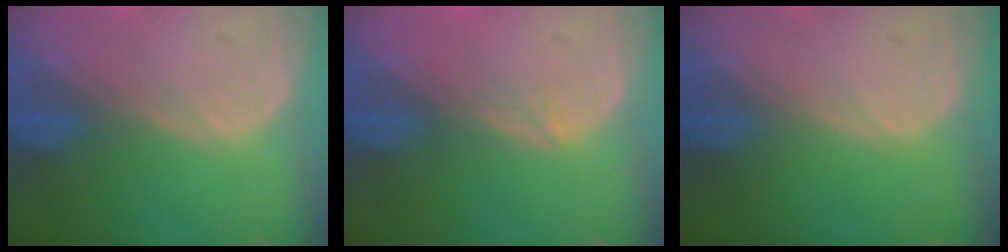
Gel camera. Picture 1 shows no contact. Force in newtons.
{"total": 1.5, "press": 1.0, "slide": 1.0}
{"total": 0.0}